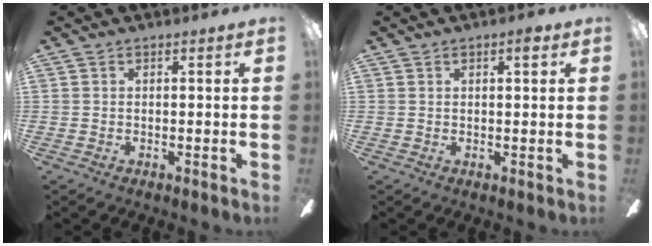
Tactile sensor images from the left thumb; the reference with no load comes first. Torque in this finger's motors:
{"motor_torque": [-0.17, 0.06, -0.30, -0.06, 0.01]}